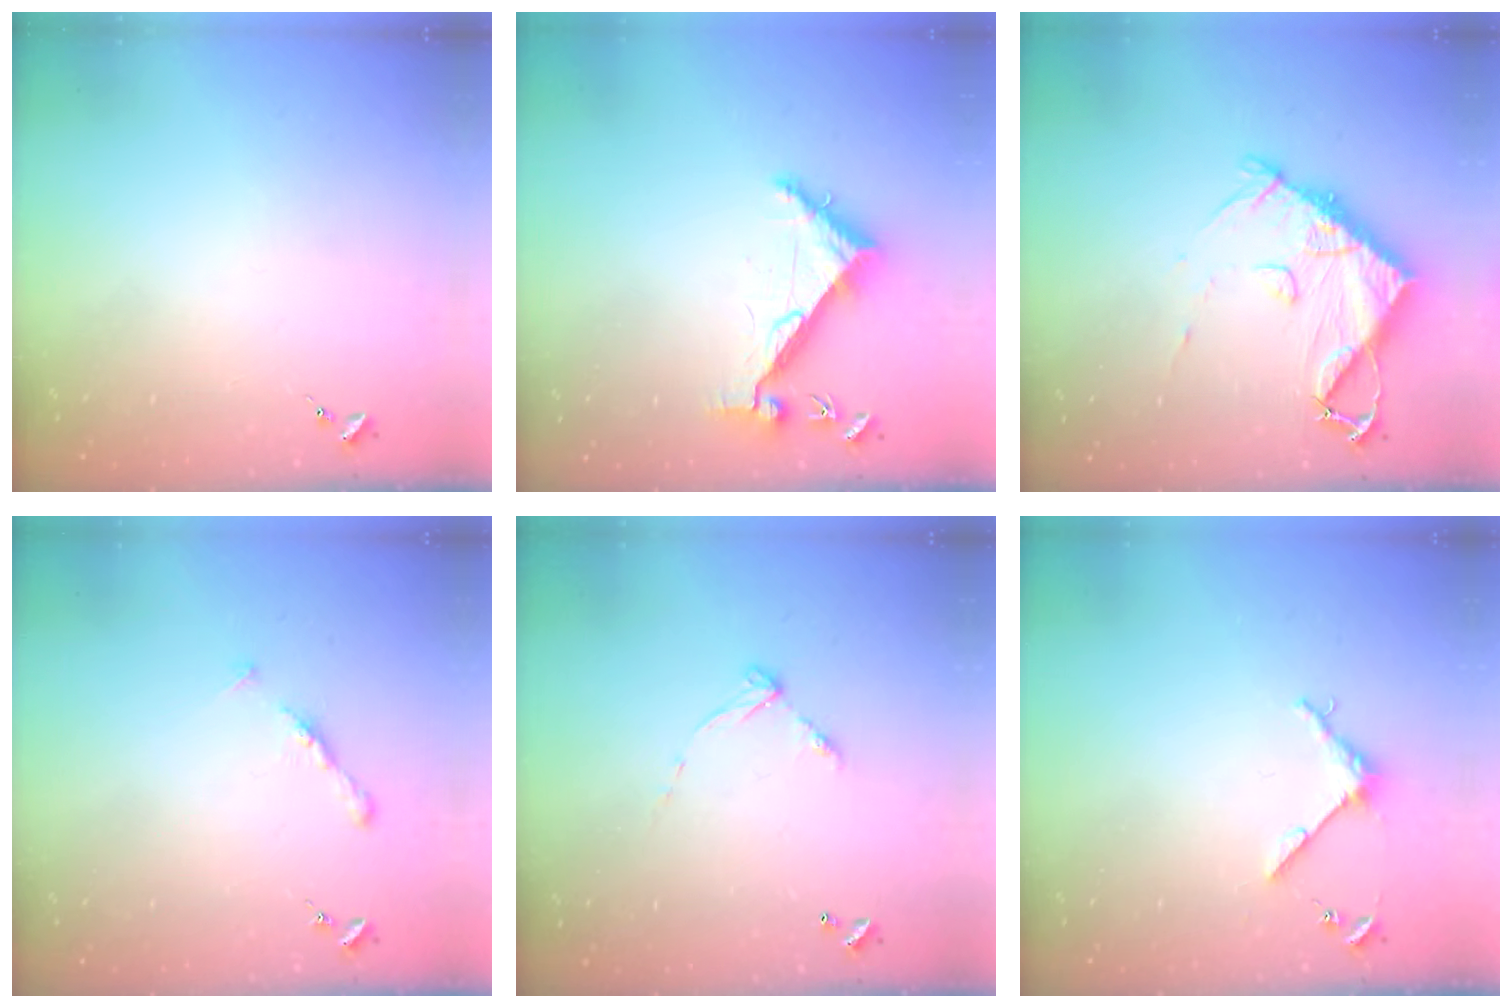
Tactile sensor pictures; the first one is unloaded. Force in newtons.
{"total": 6.2, "press": 6.2, "slide": 0.7}
{"total": 10.9, "press": 10.8, "slide": 1.4}
{"total": 5.3, "press": 5.2, "slide": 0.6}
{"total": 5.8, "press": 5.8, "slide": 0.4}
{"total": 4.0, "press": 4.0, "slide": 0.4}